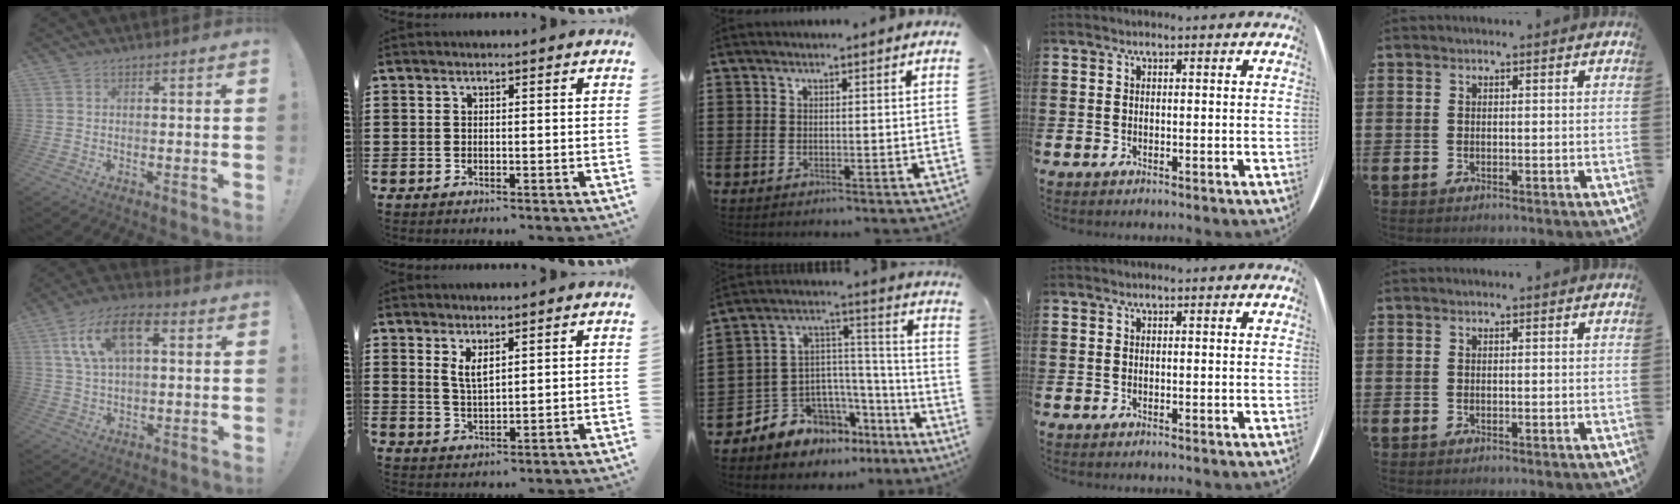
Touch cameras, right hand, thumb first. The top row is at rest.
{"thumb": {"total": 13.4, "force": [4.4, 7.2, 10.4], "torque": [-0.194, 0.007, 0.082]}, "index": {"total": 3.0, "force": [1.7, 1.1, 2.3], "torque": [-0.048, 0.003, 0.031]}, "middle": {"total": 6.7, "force": [-4.7, 4.8, -0.5], "torque": [-0.023, -0.008, -0.088]}}